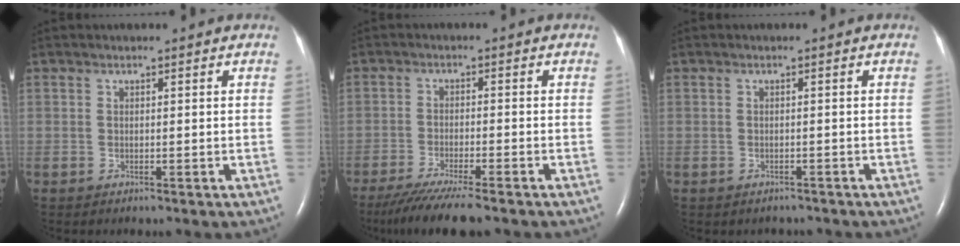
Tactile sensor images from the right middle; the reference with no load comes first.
{"total": 9.4, "force": [-7.7, 0.3, 5.4], "torque": [-0.089, -0.026, -0.125]}
{"total": 1.8, "force": [-1.5, 0.9, 0.1], "torque": [-0.007, 0.001, -0.019]}